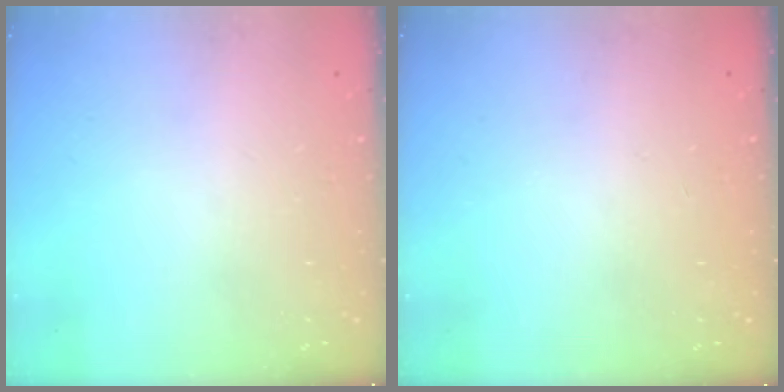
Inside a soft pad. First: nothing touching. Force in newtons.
{"total": 0.0}